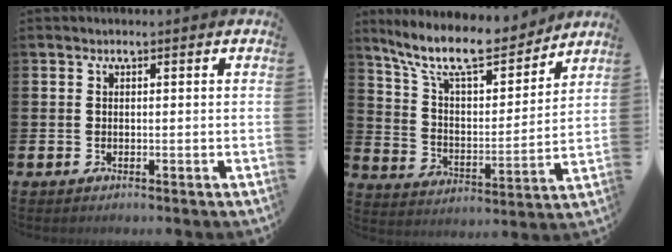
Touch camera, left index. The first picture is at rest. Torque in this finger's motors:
{"motor_torque": [1.15, -0.99, 0.56, 0.21]}